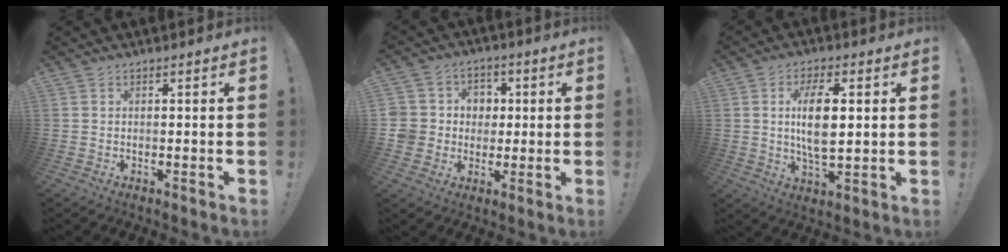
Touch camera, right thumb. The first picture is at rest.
{"total": 8.7, "force": [-0.7, 8.5, 1.8], "torque": [-0.023, 0.010, -0.004]}
{"total": 11.2, "force": [2.0, 5.0, 9.8], "torque": [-0.171, -0.005, 0.027]}